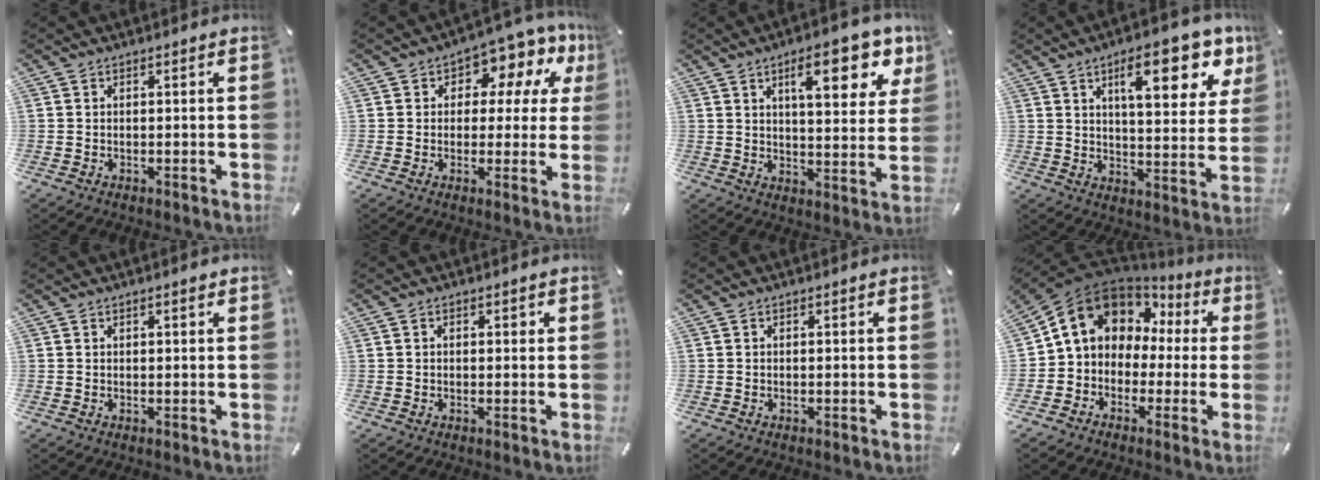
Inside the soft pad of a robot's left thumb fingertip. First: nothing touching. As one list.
[{"total": 9.1, "force": [4.0, 5.8, 5.7], "torque": [-0.079, -0.028, 0.069]}, {"total": 15.0, "force": [7.5, 5.6, 11.7], "torque": [-0.165, -0.023, 0.117]}, {"total": 16.4, "force": [8.5, 6.1, 12.6], "torque": [-0.177, -0.032, 0.130]}, {"total": 0.7, "force": [0.4, 0.2, 0.5], "torque": [-0.010, 0.002, 0.007]}, {"total": 0.9, "force": [0.1, 0.6, 0.7], "torque": [-0.013, 0.005, 0.000]}, {"total": 0.0}, {"total": 11.0, "force": [3.5, 9.2, 4.9], "torque": [-0.114, -0.013, 0.065]}]